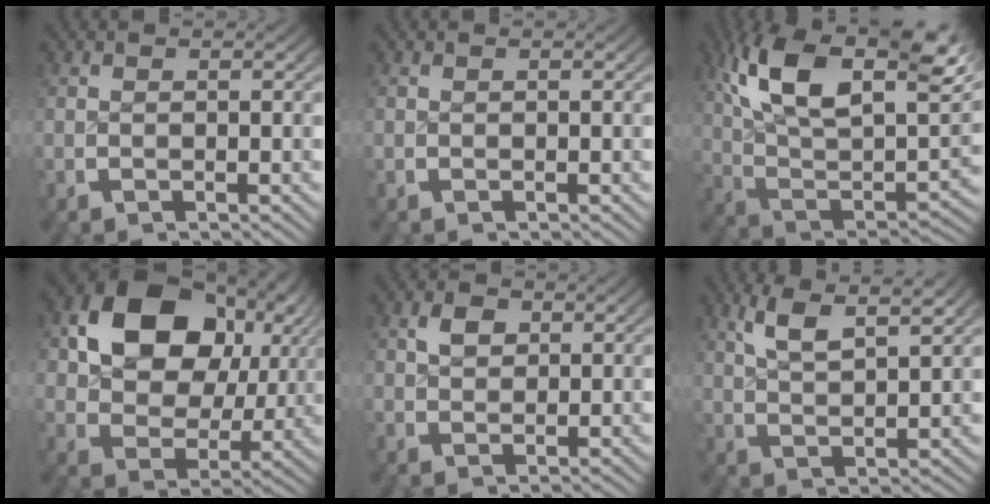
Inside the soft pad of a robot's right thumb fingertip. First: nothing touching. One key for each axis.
{"total": 0.0}
{"total": 18.6, "fx": 4.3, "fy": 11.8, "fz": 13.8, "tx": -0.269, "ty": -0.032, "tz": 0.074}
{"total": 12.9, "fx": 2.8, "fy": 8.8, "fz": 9.1, "tx": -0.177, "ty": -0.022, "tz": 0.056}
{"total": 2.1, "fx": 1.0, "fy": 1.4, "fz": 1.2, "tx": -0.018, "ty": -0.003, "tz": 0.022}
{"total": 4.6, "fx": 3.3, "fy": 1.0, "fz": 3.0, "tx": -0.057, "ty": 0.005, "tz": 0.064}